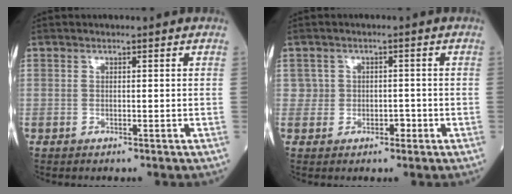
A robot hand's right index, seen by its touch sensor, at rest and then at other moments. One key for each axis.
{"total": 2.4, "fx": -0.4, "fy": 2.3, "fz": 0.6, "tx": 0.003, "ty": 0.008, "tz": -0.006}